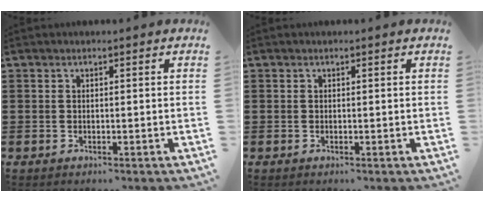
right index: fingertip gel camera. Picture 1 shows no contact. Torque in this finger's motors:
{"motor_torque": [0.00, 0.00, 0.00, -0.01]}